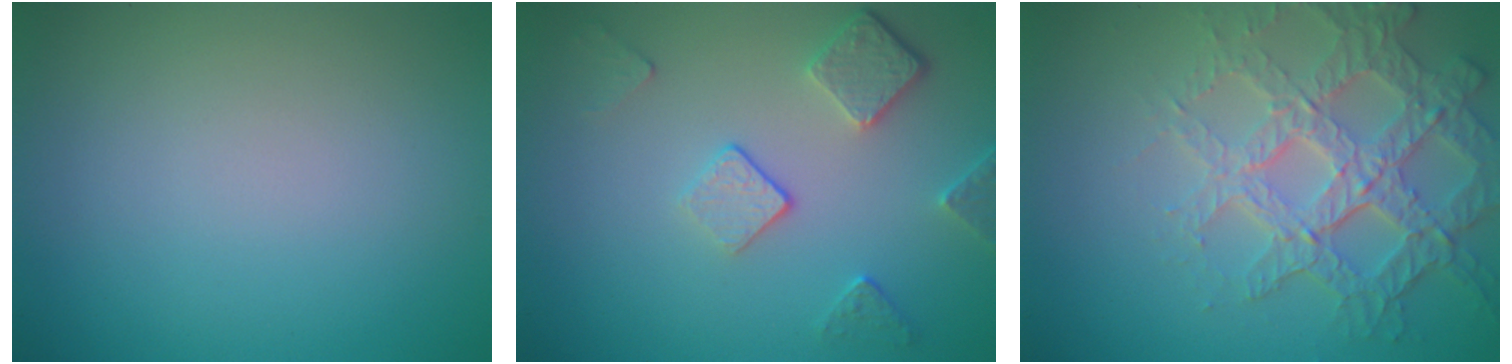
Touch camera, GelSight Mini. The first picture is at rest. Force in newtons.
{"total": 3.7, "press": 2.9, "slide": 2.3}
{"total": 5.5, "press": 4.7, "slide": 2.8}